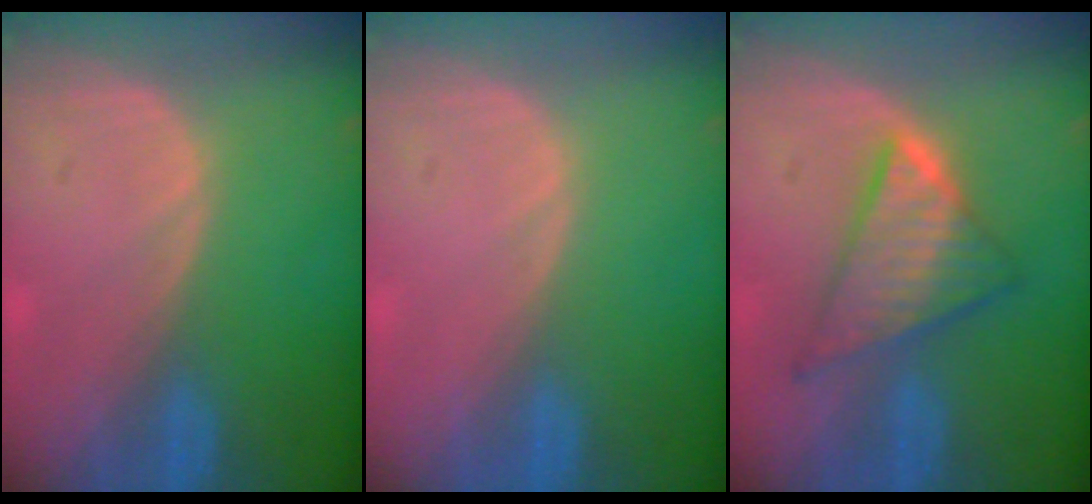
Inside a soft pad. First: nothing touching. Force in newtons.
{"total": 0.0}
{"total": 7.8, "press": 7.8, "slide": 0.4}